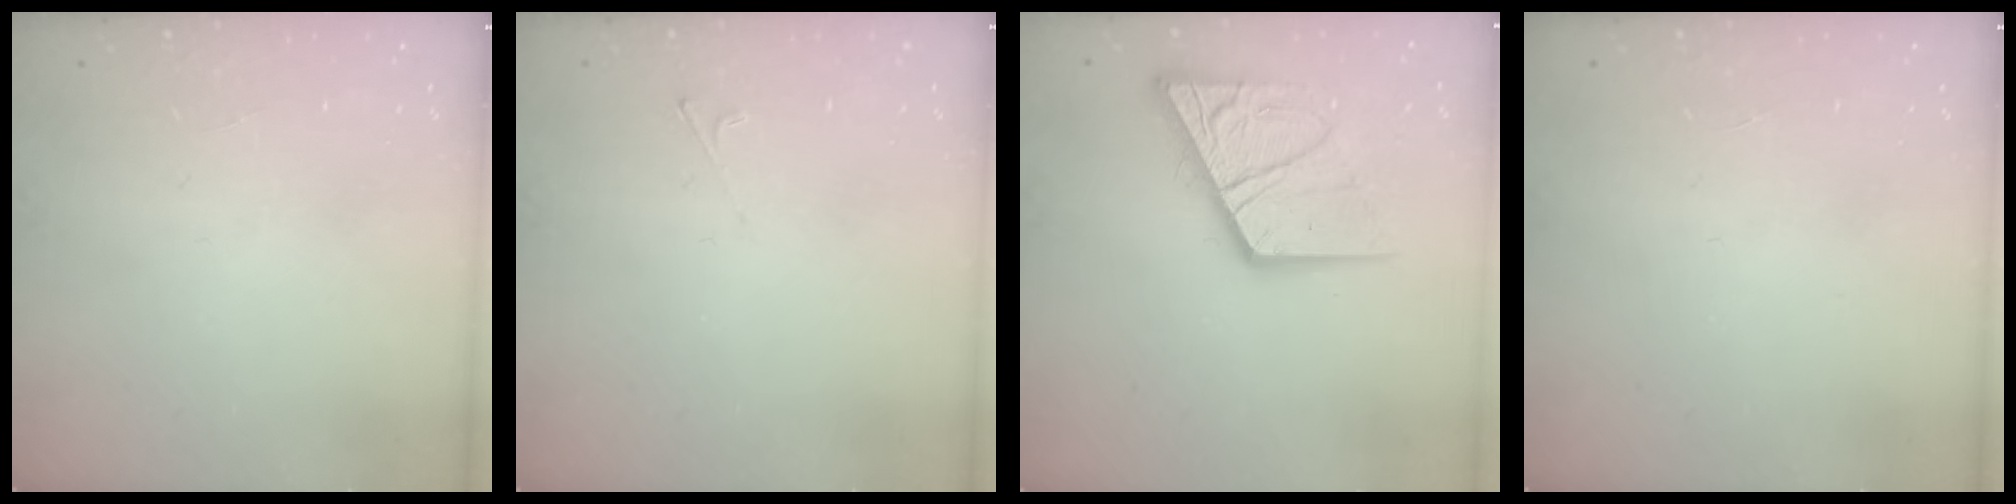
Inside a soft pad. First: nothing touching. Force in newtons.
{"total": 2.0, "press": 1.9, "slide": 0.4}
{"total": 17.9, "press": 17.8, "slide": 1.8}
{"total": 0.0}